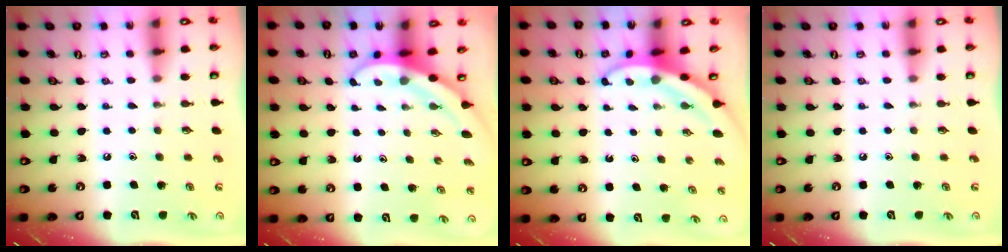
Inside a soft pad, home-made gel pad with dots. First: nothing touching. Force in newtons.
{"total": 3.7, "press": 3.7, "slide": 0.1}
{"total": 3.9, "press": 3.9, "slide": 0.5}
{"total": 0.0}